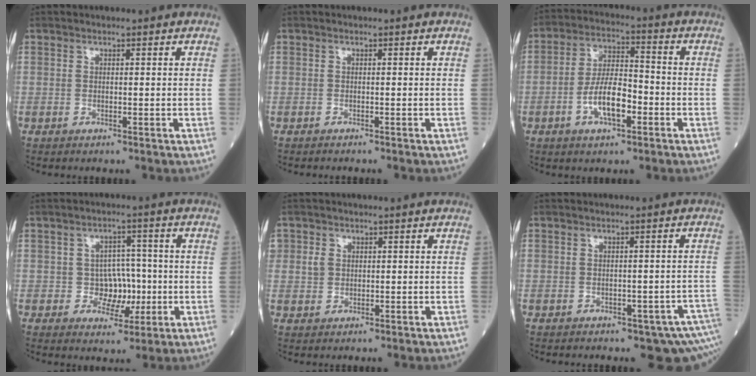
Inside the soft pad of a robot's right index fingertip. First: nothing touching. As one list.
[{"total": 1.1, "force": [-1.0, 0.0, 0.4], "torque": [-0.004, 0.000, -0.013]}, {"total": 8.4, "force": [-3.0, 3.0, 7.3], "torque": [-0.147, 0.011, -0.055]}, {"total": 5.2, "force": [-0.8, 4.3, 2.8], "torque": [-0.031, 0.013, -0.005]}, {"total": 1.7, "force": [0.3, 1.6, 0.6], "torque": [-0.010, 0.003, 0.006]}, {"total": 7.9, "force": [-6.2, 3.1, 3.8], "torque": [-0.023, 0.005, -0.073]}]